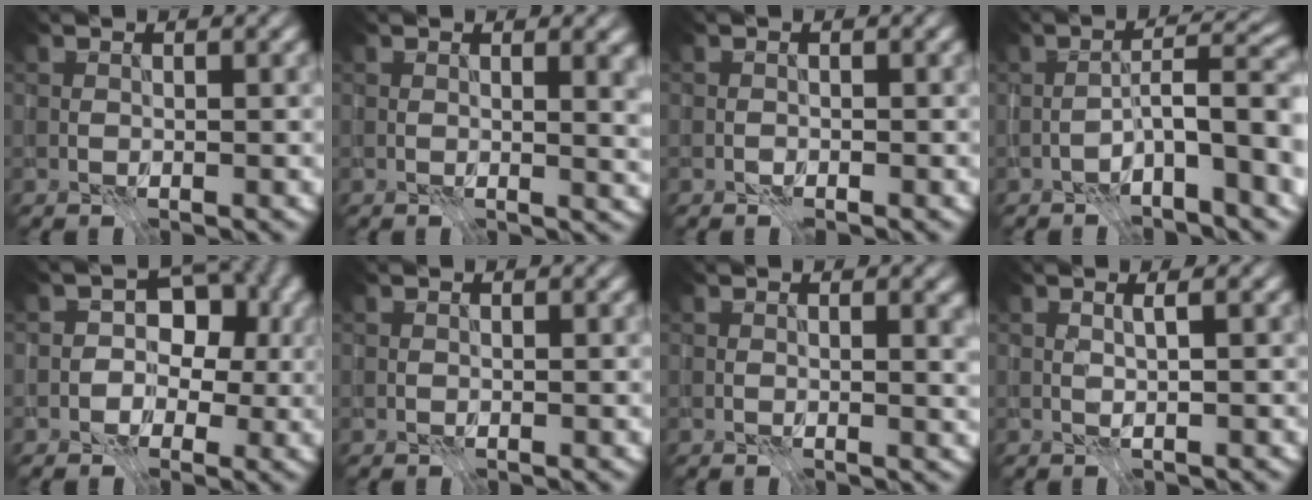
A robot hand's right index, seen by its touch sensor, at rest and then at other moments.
{"total": 2.8, "force": [0.9, 0.9, 2.5], "torque": [-0.026, 0.002, 0.012]}
{"total": 0.0}
{"total": 6.6, "force": [-2.3, 1.6, 6.0], "torque": [-0.088, 0.024, -0.044]}
{"total": 7.7, "force": [0.0, 6.2, 4.5], "torque": [0.006, 0.039, -0.040]}
{"total": 0.0}
{"total": 1.5, "force": [0.5, 0.4, 1.3], "torque": [-0.014, 0.000, 0.006]}
{"total": 0.9, "force": [0.4, 0.0, 0.9], "torque": [-0.020, 0.004, 0.000]}